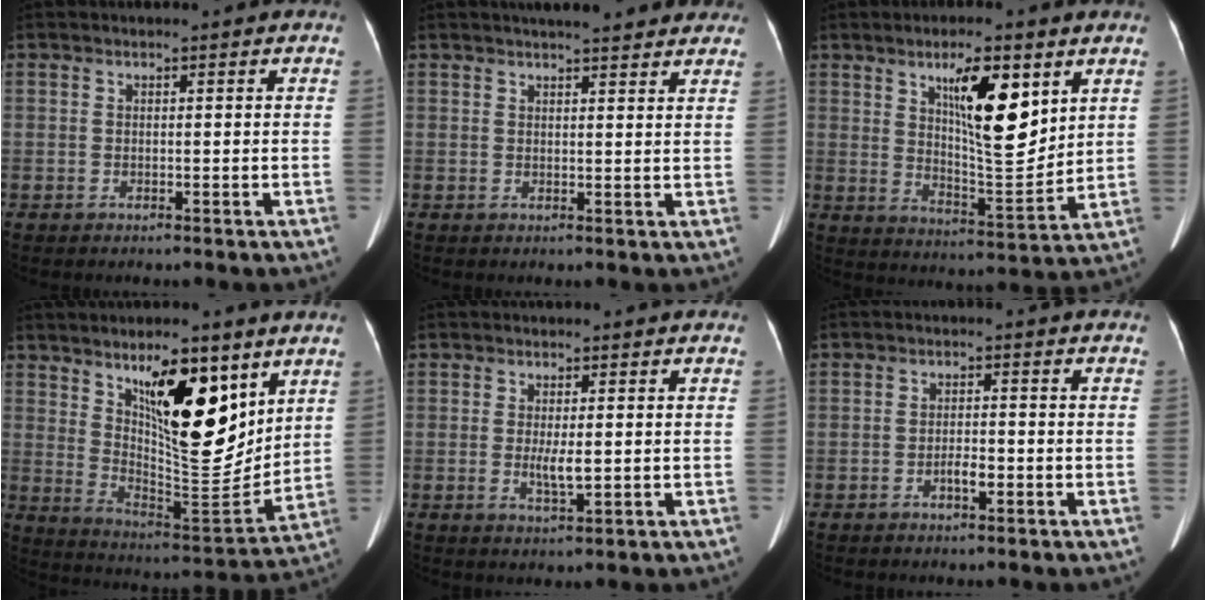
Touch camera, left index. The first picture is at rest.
{"total": 10.5, "force": [9.2, 1.9, 4.9], "torque": [-0.051, 0.015, 0.101]}
{"total": 11.6, "force": [5.2, 2.8, 10.0], "torque": [-0.168, -0.004, 0.094]}
{"total": 16.3, "force": [7.9, 5.0, 13.3], "torque": [-0.203, -0.008, 0.145]}
{"total": 2.8, "force": [-0.1, 0.5, 2.8], "torque": [-0.055, -0.007, 0.002]}
{"total": 2.0, "force": [-1.0, 0.6, 1.7], "torque": [-0.028, 0.003, -0.017]}